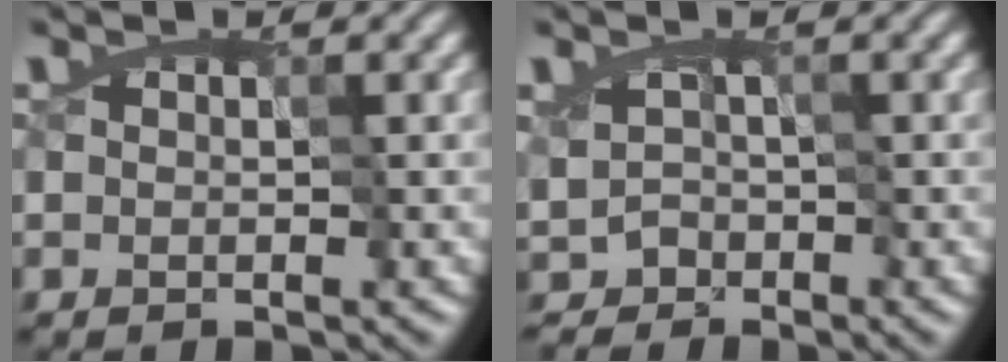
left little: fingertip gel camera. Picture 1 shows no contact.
{"total": 1.6, "force": [-1.4, 0.7, -0.3], "torque": [0.022, -0.002, -0.012]}